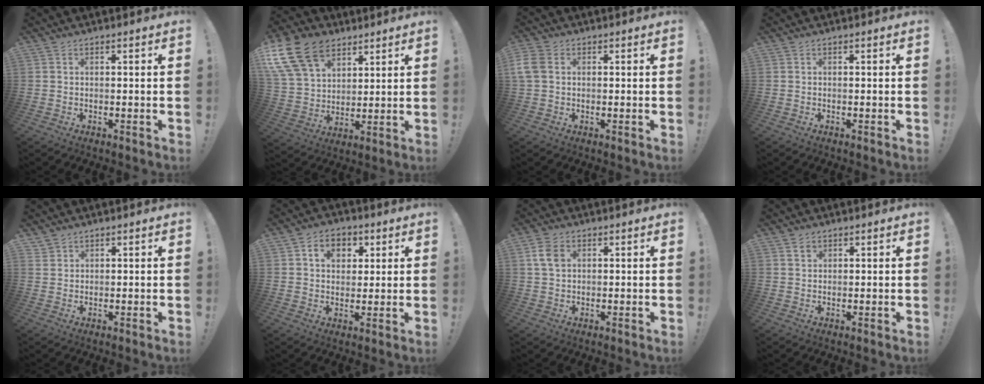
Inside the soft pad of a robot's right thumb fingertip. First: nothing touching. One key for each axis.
{"total": 18.9, "fx": 10.2, "fy": 12.6, "fz": 9.8, "tx": -0.189, "ty": -0.051, "tz": 0.194}
{"total": 5.8, "fx": 1.0, "fy": 4.5, "fz": 3.6, "tx": -0.076, "ty": 0.004, "tz": 0.019}
{"total": 0.0}
{"total": 1.6, "fx": 1.4, "fy": 0.6, "fz": 0.1, "tx": 0.000, "ty": -0.010, "tz": 0.027}
{"total": 8.2, "fx": 3.1, "fy": 6.6, "fz": 3.9, "tx": -0.049, "ty": -0.007, "tz": 0.057}
{"total": 6.3, "fx": 1.9, "fy": 4.5, "fz": 3.9, "tx": -0.062, "ty": 0.001, "tz": 0.037}
{"total": 1.9, "fx": 1.3, "fy": 1.3, "fz": 0.5, "tx": 0.001, "ty": -0.008, "tz": 0.023}